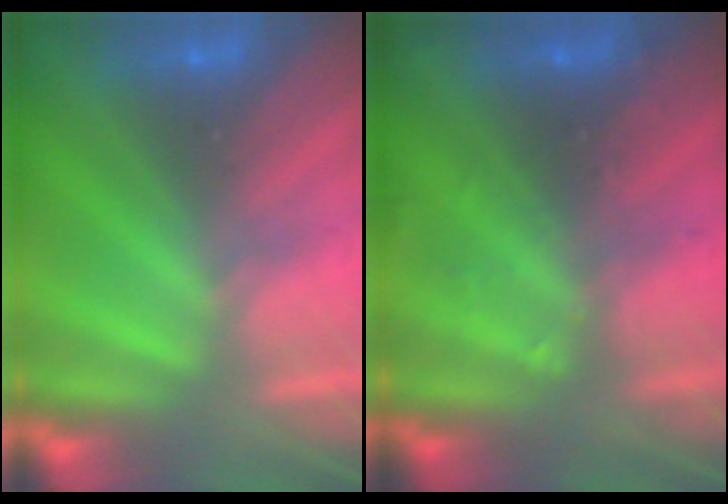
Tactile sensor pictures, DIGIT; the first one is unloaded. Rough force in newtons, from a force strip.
{"total": 2.4}